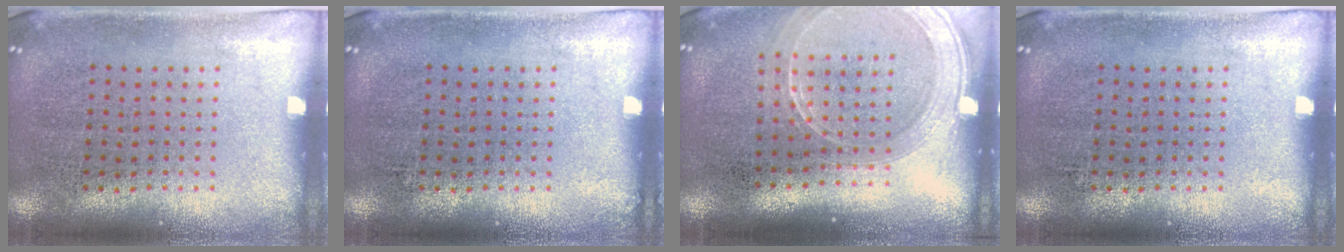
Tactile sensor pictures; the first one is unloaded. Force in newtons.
{"total": 0.0}
{"total": 2.0, "press": 1.8, "slide": 0.9}
{"total": 0.0}